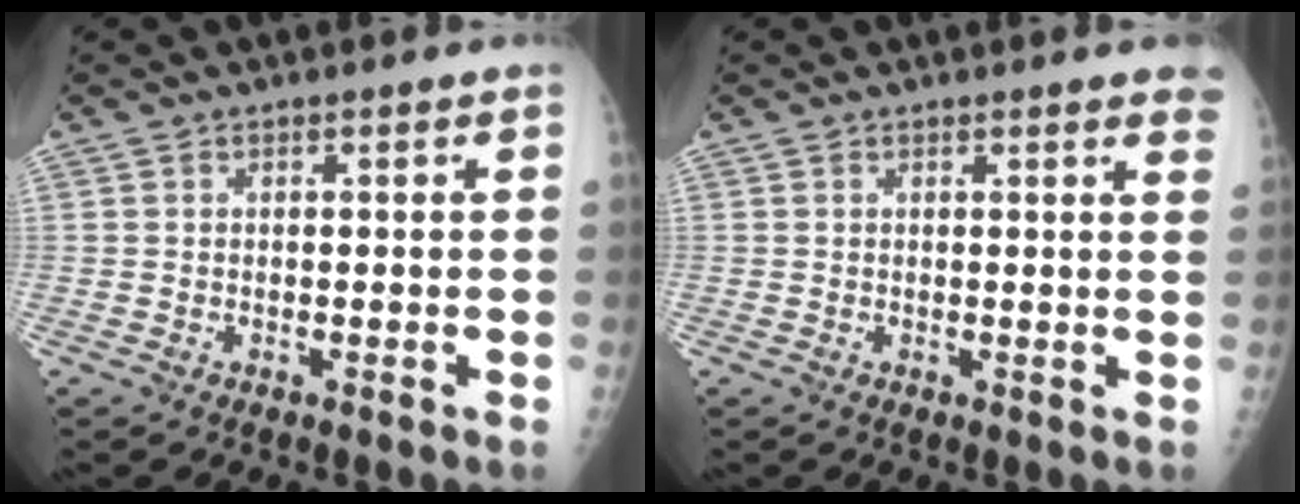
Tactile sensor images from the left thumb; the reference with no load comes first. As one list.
[{"total": 4.4, "force": [3.5, 0.7, 2.5], "torque": [-0.018, -0.005, 0.027]}]